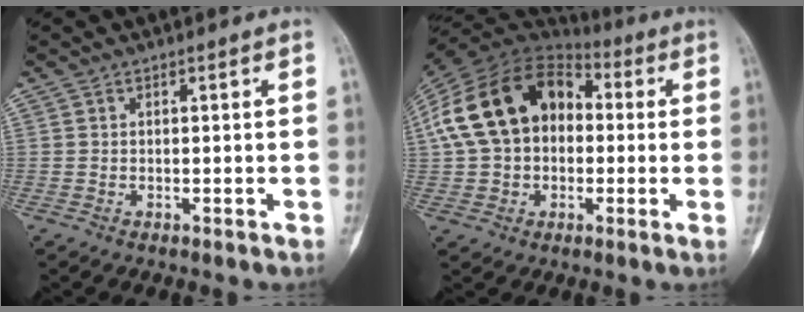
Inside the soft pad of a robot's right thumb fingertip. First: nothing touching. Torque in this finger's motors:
{"motor_torque": [0.27, 2.30, 1.09, -0.71, 0.81]}